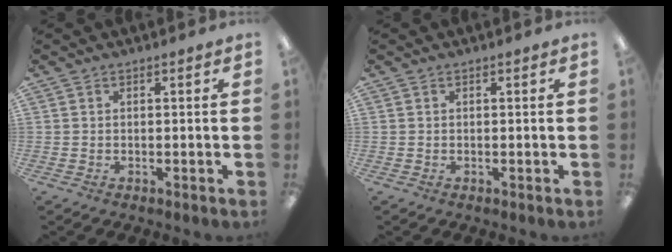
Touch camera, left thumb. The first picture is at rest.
{"total": 0.0}